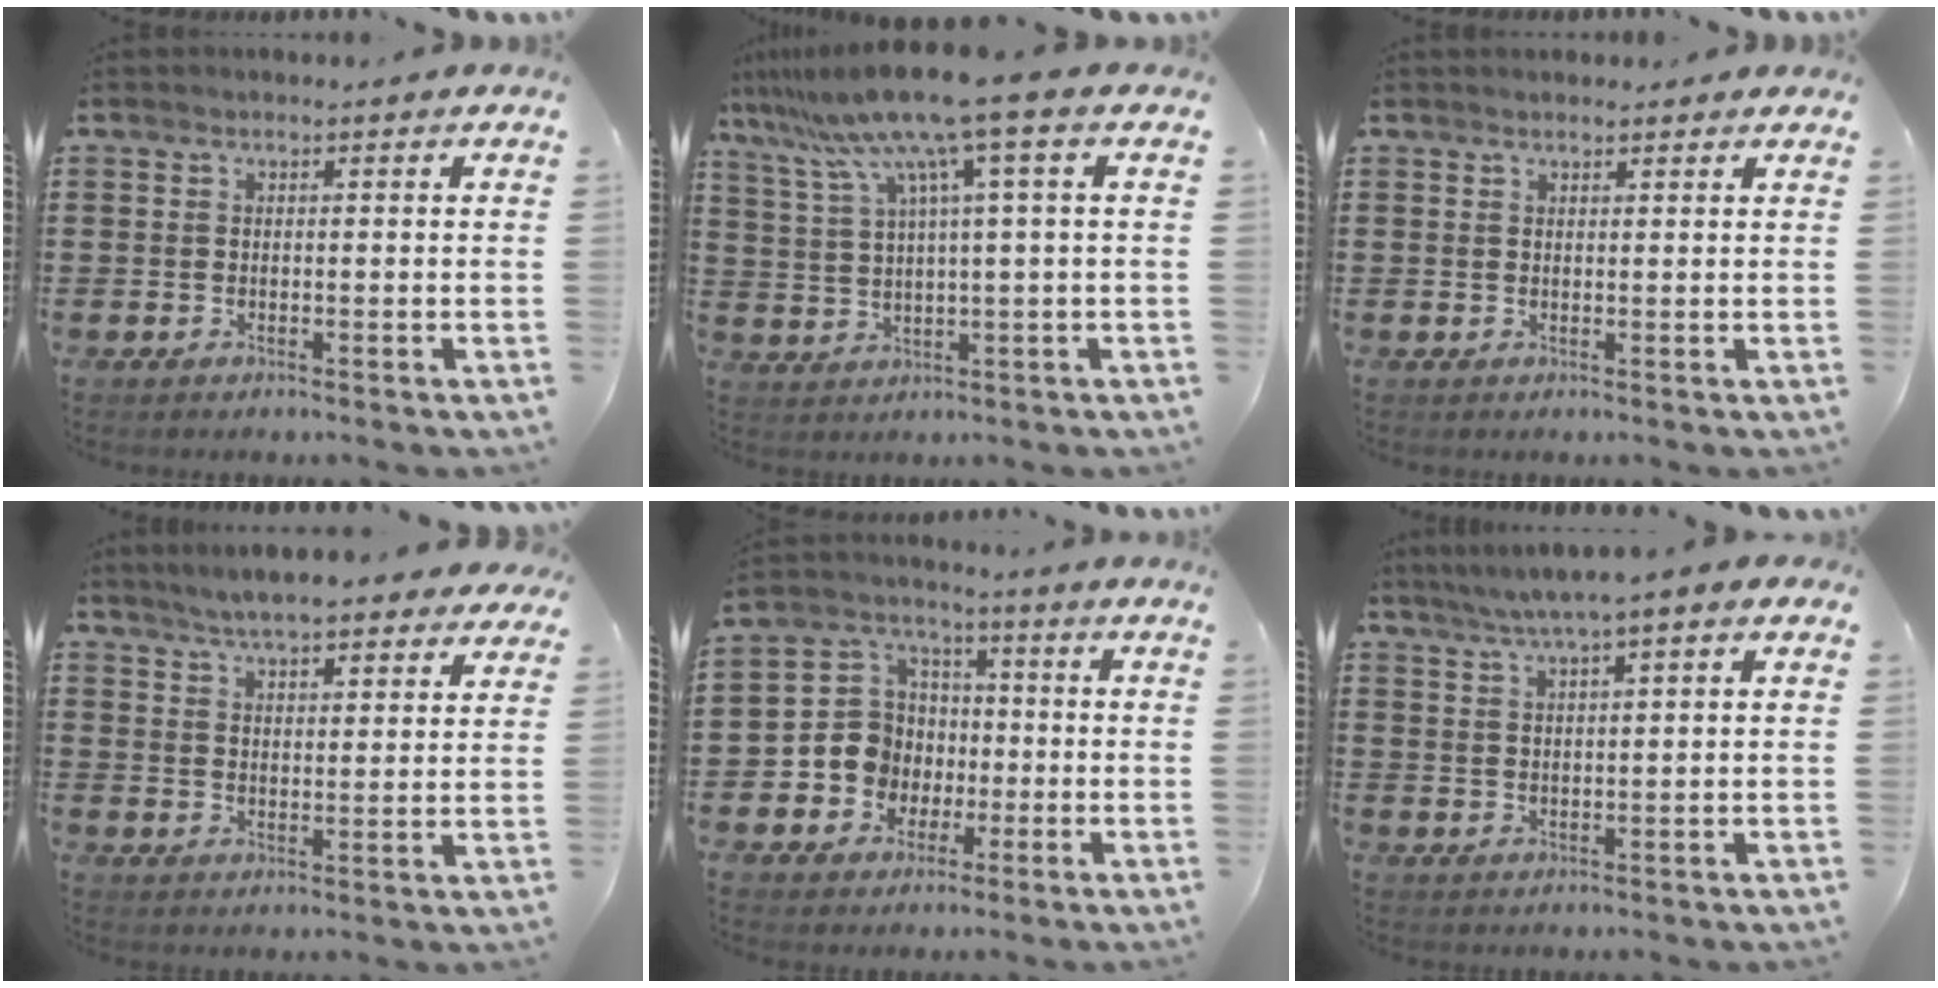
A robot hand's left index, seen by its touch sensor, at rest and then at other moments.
{"total": 10.4, "force": [6.1, -0.8, 8.4], "torque": [-0.194, -0.031, 0.096]}
{"total": 1.2, "force": [1.1, 0.5, -0.1], "torque": [-0.001, 0.002, 0.022]}
{"total": 5.4, "force": [5.2, 0.6, 1.4], "torque": [-0.047, -0.017, 0.093]}
{"total": 8.1, "force": [-1.4, 7.8, 1.9], "torque": [-0.082, 0.010, -0.026]}
{"total": 3.6, "force": [2.5, -0.1, 2.6], "torque": [-0.055, -0.001, 0.044]}